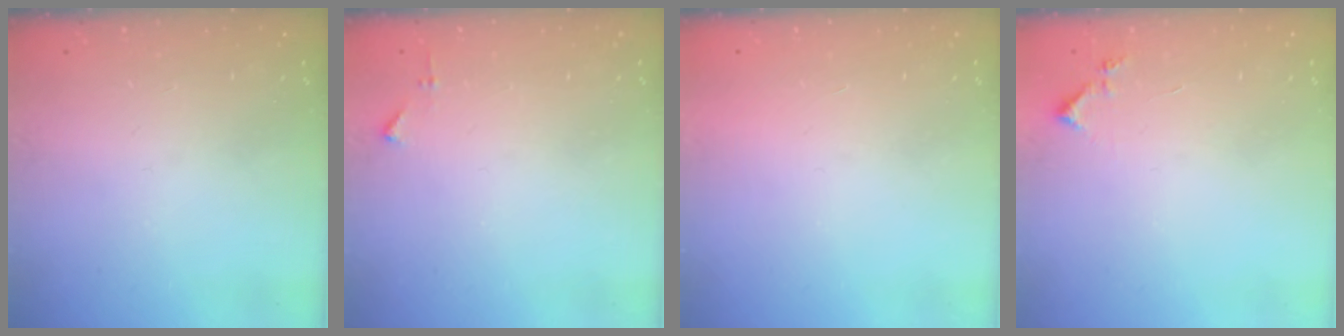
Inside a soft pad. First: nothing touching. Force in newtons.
{"total": 3.7, "press": 3.7, "slide": 0.5}
{"total": 1.5, "press": 1.5, "slide": 0.1}
{"total": 4.9, "press": 4.8, "slide": 0.5}